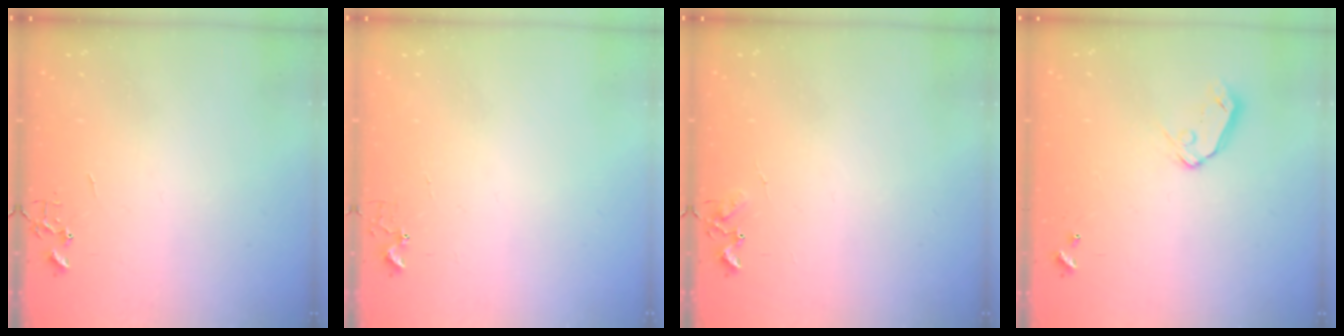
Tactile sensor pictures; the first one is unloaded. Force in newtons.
{"total": 2.7, "press": 2.7, "slide": 0.3}
{"total": 4.5, "press": 4.5, "slide": 0.5}
{"total": 7.1, "press": 7.1, "slide": 0.8}